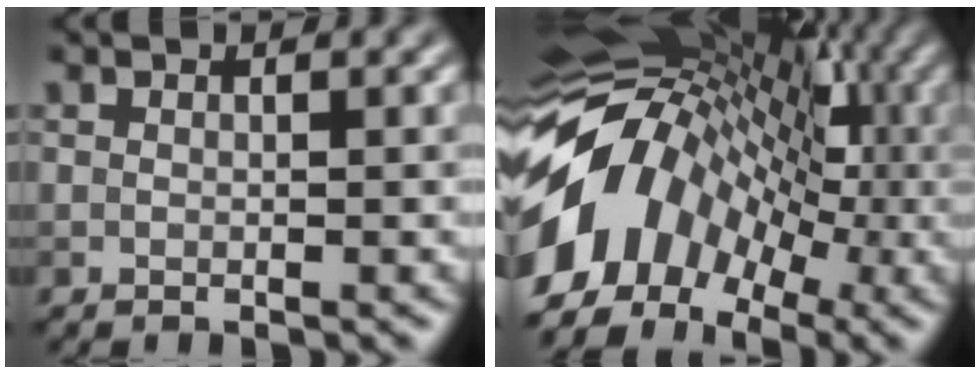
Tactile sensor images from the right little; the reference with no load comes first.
{"total": 14.0, "force": [-2.4, 10.1, 9.4], "torque": [-0.174, 0.018, -0.049]}